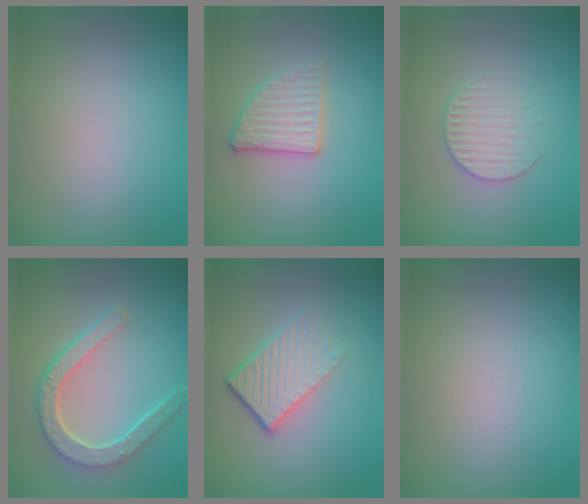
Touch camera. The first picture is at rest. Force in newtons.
{"total": 2.8, "press": 2.7, "slide": 0.9}
{"total": 2.8, "press": 2.7, "slide": 0.6}
{"total": 5.0, "press": 4.0, "slide": 3.1}
{"total": 4.6, "press": 2.9, "slide": 3.6}
{"total": 0.0}